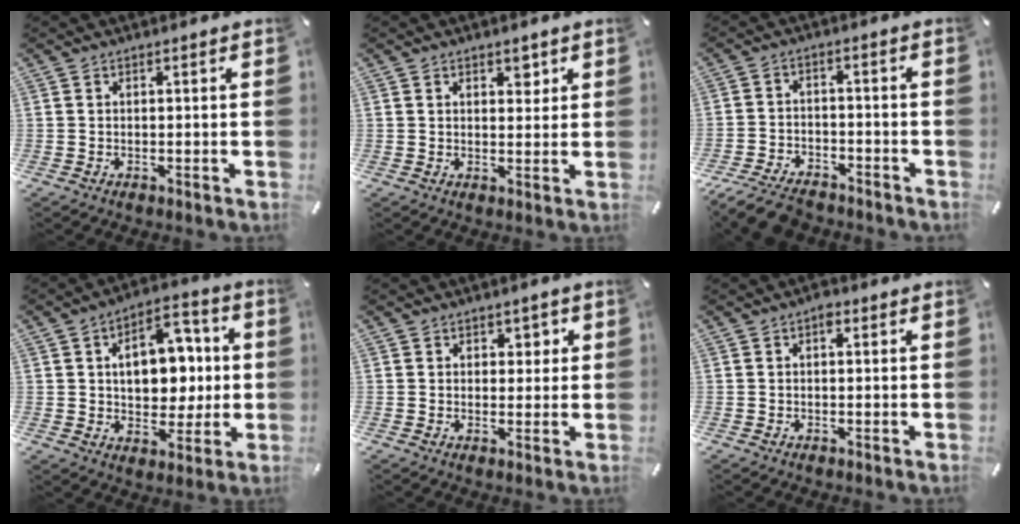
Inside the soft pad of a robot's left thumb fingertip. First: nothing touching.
{"total": 3.0, "force": [1.7, 2.0, 1.6], "torque": [-0.003, -0.009, 0.022]}
{"total": 7.5, "force": [-6.4, 2.9, 2.7], "torque": [-0.055, 0.027, -0.123]}
{"total": 14.1, "force": [1.4, 10.1, 9.8], "torque": [-0.120, 0.002, 0.026]}
{"total": 2.7, "force": [0.9, 2.5, 0.7], "torque": [0.004, -0.003, 0.007]}
{"total": 1.7, "force": [0.4, 1.1, 1.1], "torque": [-0.008, 0.001, 0.003]}